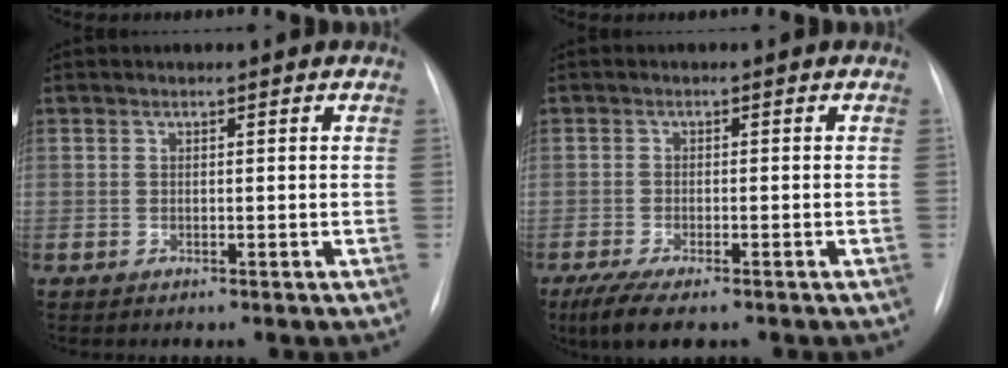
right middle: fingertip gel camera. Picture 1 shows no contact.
{"total": 6.7, "force": [-4.7, 1.6, 4.5], "torque": [-0.080, -0.018, -0.075]}